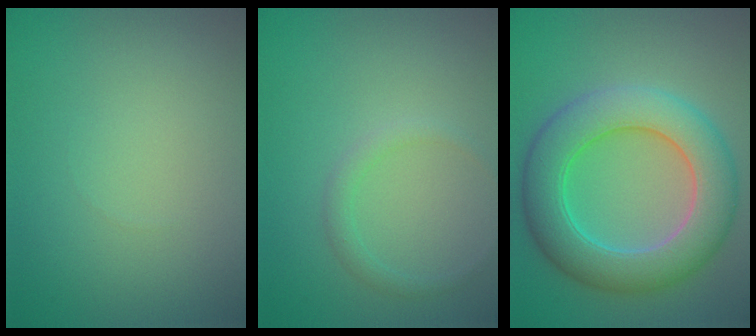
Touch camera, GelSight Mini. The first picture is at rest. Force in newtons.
{"total": 1.2, "press": 1.2, "slide": 0.2}
{"total": 8.4, "press": 8.4, "slide": 0.3}